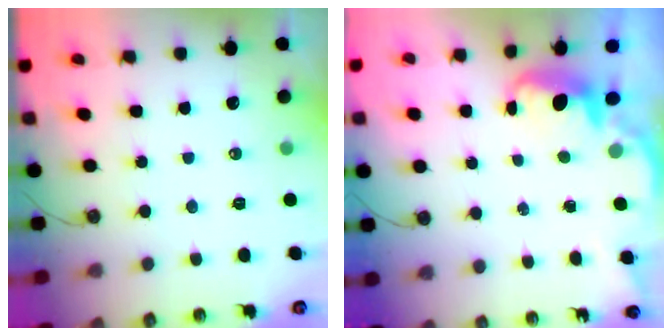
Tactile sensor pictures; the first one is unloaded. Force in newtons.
{"total": 1.9, "press": 1.9, "slide": 0.5}